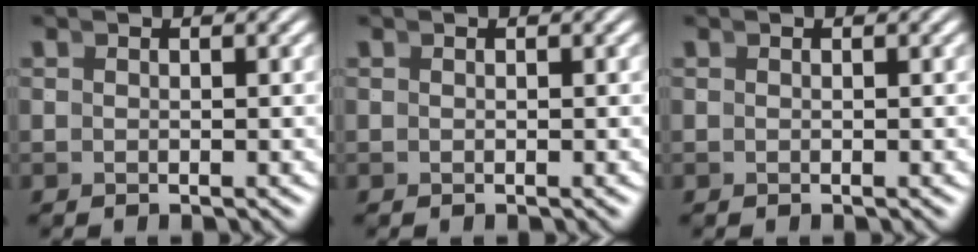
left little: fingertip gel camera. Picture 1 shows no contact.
{"total": 0.0}
{"total": 0.0}